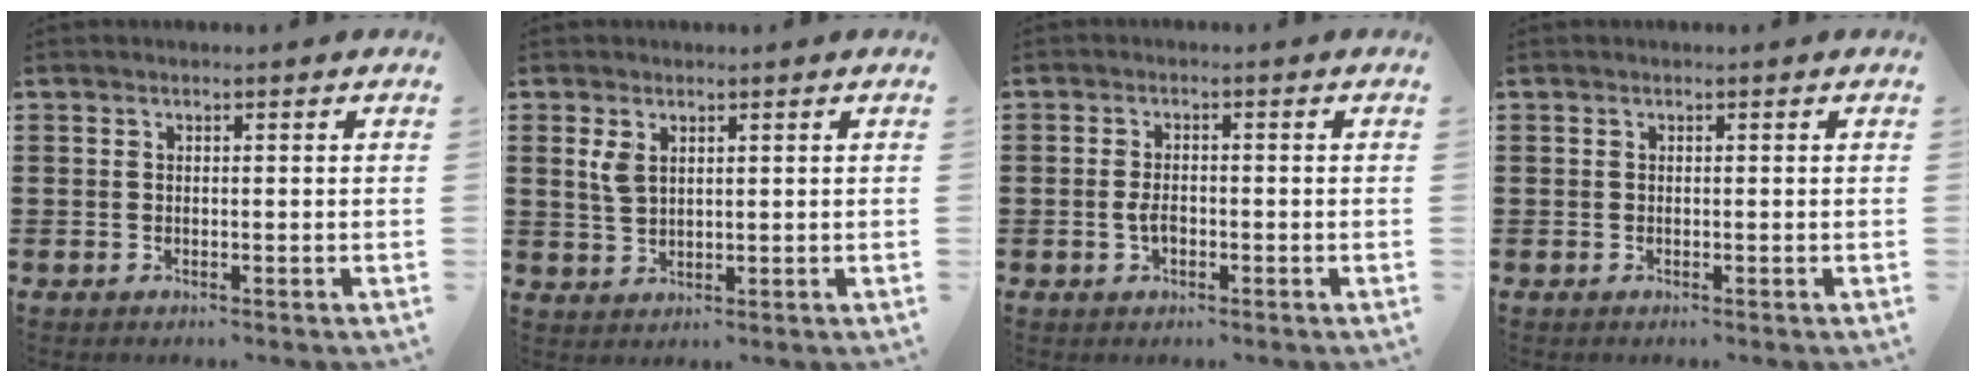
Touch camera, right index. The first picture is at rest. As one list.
[{"total": 2.8, "force": [1.5, 1.5, 1.8], "torque": [-0.041, 0.005, 0.027]}, {"total": 2.5, "force": [-0.6, 1.0, 2.1], "torque": [-0.042, -0.002, -0.010]}, {"total": 0.0}]